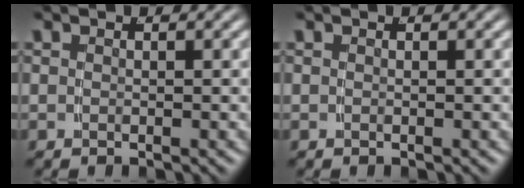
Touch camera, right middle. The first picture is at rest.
{"total": 0.0}